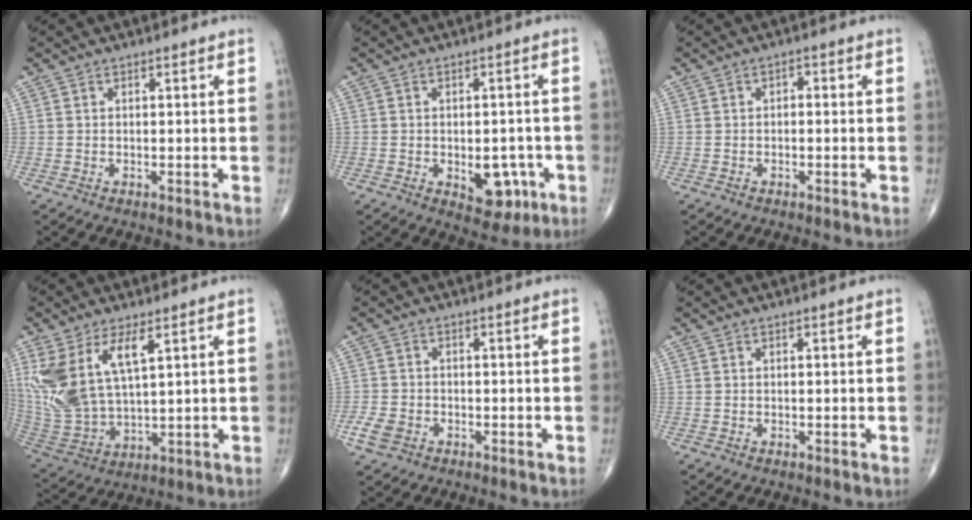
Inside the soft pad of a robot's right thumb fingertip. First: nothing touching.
{"total": 7.3, "force": [-2.3, 4.4, 5.4], "torque": [-0.041, 0.008, -0.018]}
{"total": 1.2, "force": [-0.1, 0.7, 0.9], "torque": [-0.006, 0.005, -0.007]}
{"total": 15.0, "force": [5.9, 6.6, 12.1], "torque": [-0.257, -0.023, 0.132]}
{"total": 3.8, "force": [-1.9, 2.7, 1.9], "torque": [-0.041, 0.007, -0.033]}
{"total": 0.0}